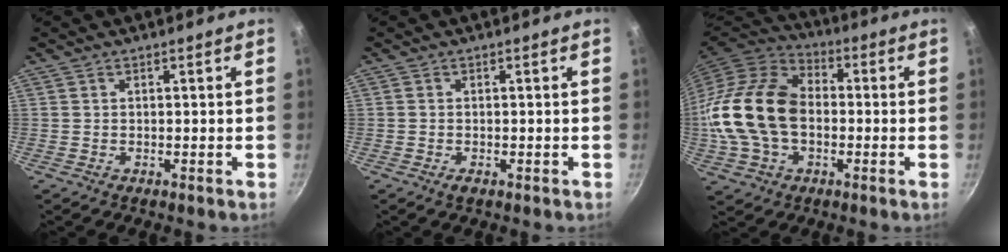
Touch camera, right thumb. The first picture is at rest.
{"total": 1.2, "force": [-0.6, 0.7, 0.8], "torque": [-0.015, -0.001, -0.010]}
{"total": 20.6, "force": [-1.3, 14.2, 14.8], "torque": [-0.277, 0.036, -0.032]}